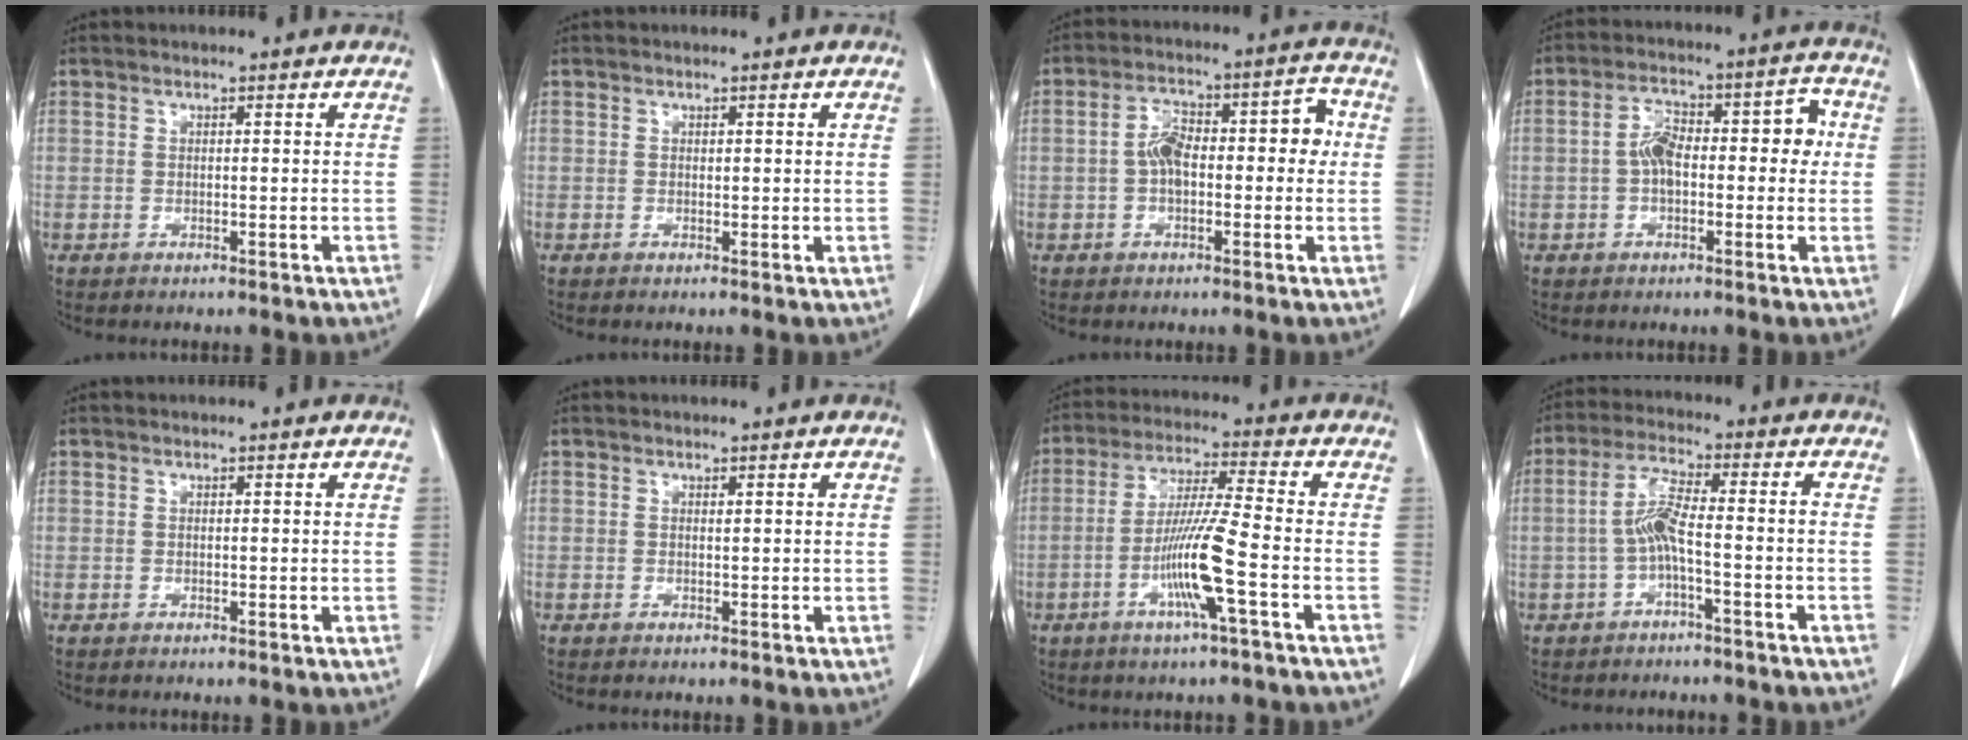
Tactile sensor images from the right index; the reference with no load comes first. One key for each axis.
{"total": 0.0}
{"total": 8.5, "fx": -0.2, "fy": 3.9, "fz": 7.5, "tx": -0.122, "ty": 0.051, "tz": -0.004}
{"total": 8.5, "fx": -0.1, "fy": 4.0, "fz": 7.6, "tx": -0.121, "ty": 0.050, "tz": -0.002}
{"total": 0.0}
{"total": 0.0}
{"total": 9.9, "fx": -3.4, "fy": -0.8, "fz": 9.3, "tx": -0.182, "ty": -0.007, "tz": -0.068}
{"total": 5.4, "fx": -1.4, "fy": 0.4, "fz": 5.1, "tx": -0.107, "ty": 0.013, "tz": -0.029}